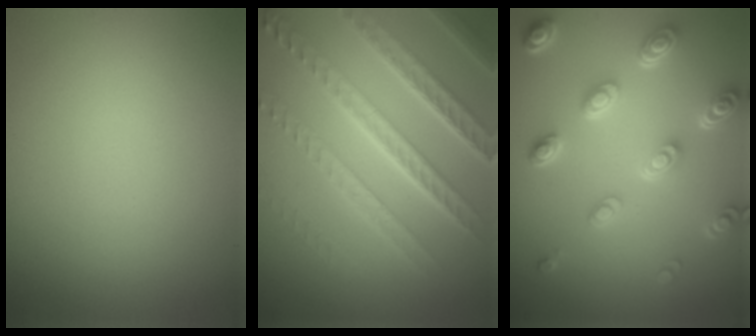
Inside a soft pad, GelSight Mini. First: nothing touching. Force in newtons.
{"total": 7.4, "press": 5.3, "slide": 5.3}
{"total": 5.3, "press": 4.0, "slide": 3.5}